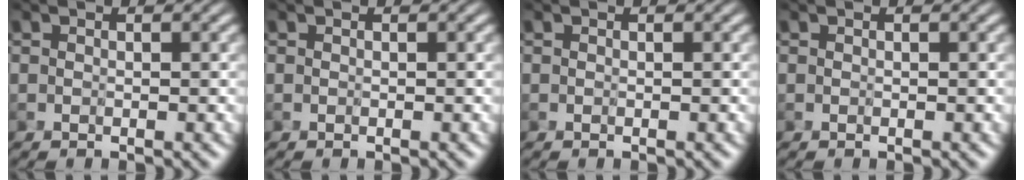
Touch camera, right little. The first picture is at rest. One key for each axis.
{"total": 0.0}
{"total": 0.0}
{"total": 0.0}